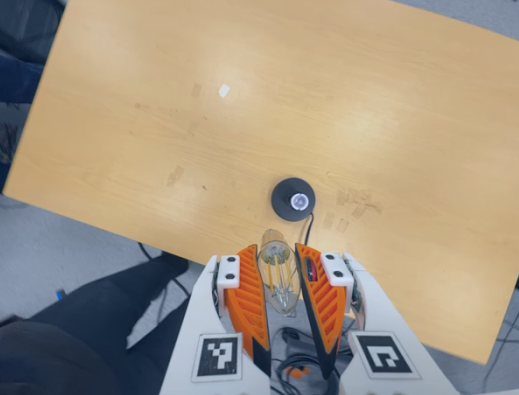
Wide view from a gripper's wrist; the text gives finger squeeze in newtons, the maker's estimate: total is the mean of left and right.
{"total": 17.2, "left": 18.9, "right": 15.5}